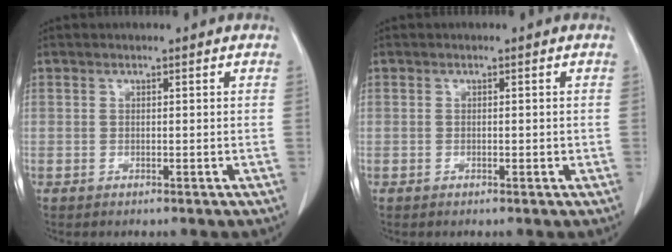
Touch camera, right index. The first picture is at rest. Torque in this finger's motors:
{"motor_torque": [-0.44, 0.57, -0.02, 0.00]}